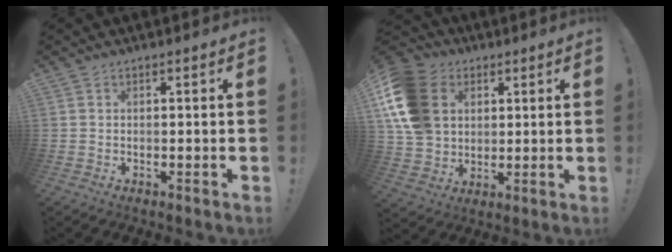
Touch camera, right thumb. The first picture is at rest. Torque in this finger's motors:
{"motor_torque": [1.57, 2.97, 1.42, 0.23, 0.17]}